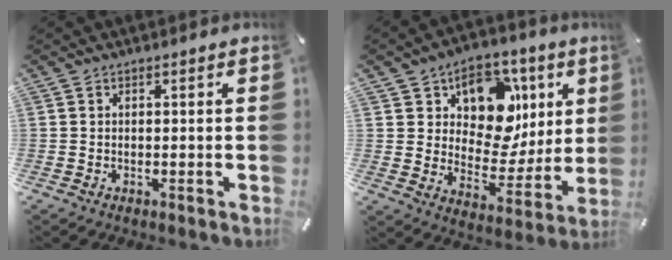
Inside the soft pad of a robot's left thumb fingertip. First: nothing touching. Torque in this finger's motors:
{"motor_torque": [2.66, 2.35, 0.30, -0.07, 0.14]}